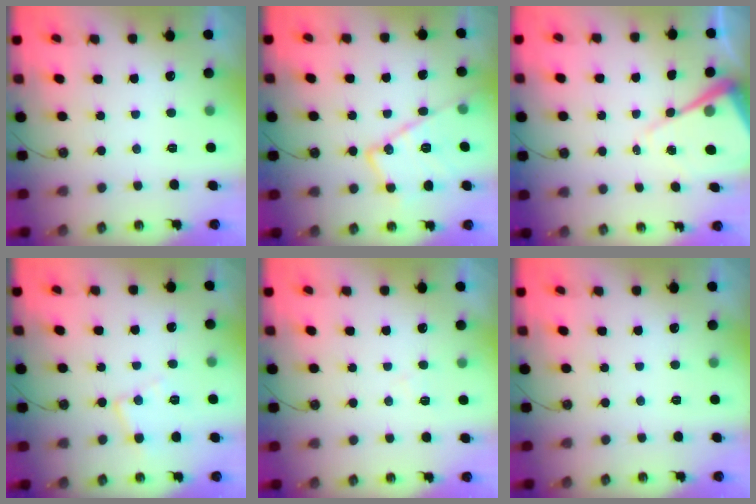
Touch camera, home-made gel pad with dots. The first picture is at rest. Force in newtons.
{"total": 15.8, "press": 15.8, "slide": 0.6}
{"total": 11.8, "press": 11.7, "slide": 1.2}
{"total": 9.2, "press": 9.2, "slide": 0.7}
{"total": 5.3, "press": 5.2, "slide": 0.7}
{"total": 0.0}